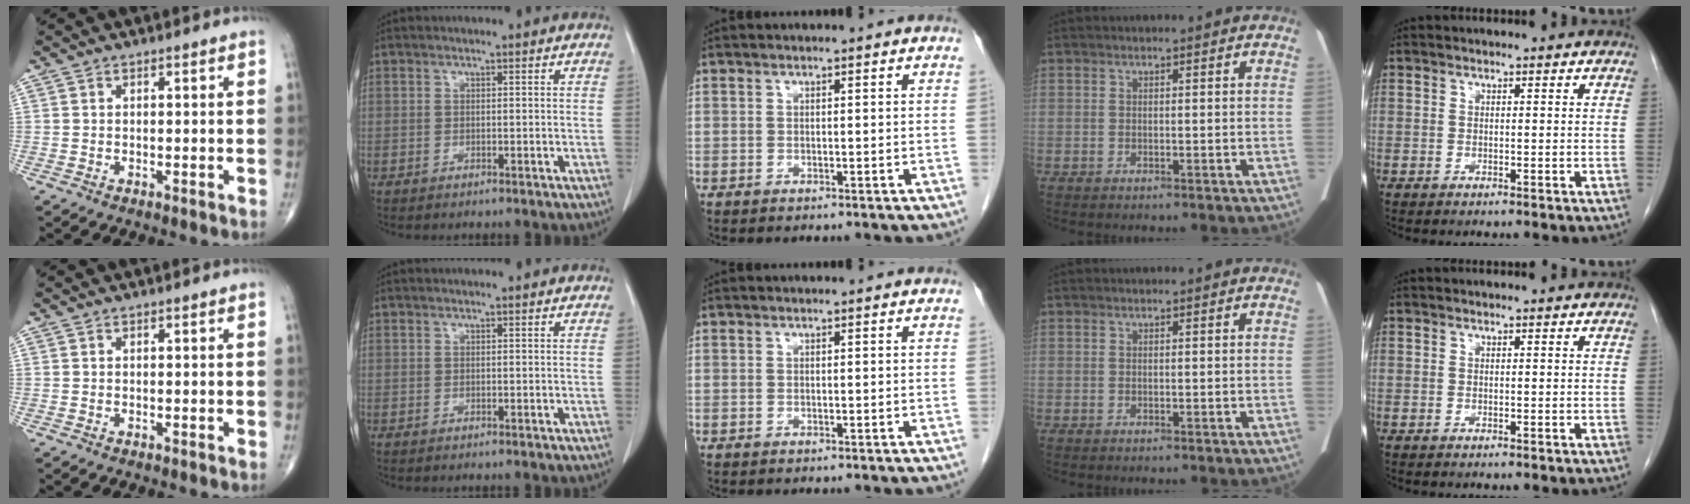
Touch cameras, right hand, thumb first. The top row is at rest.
{}